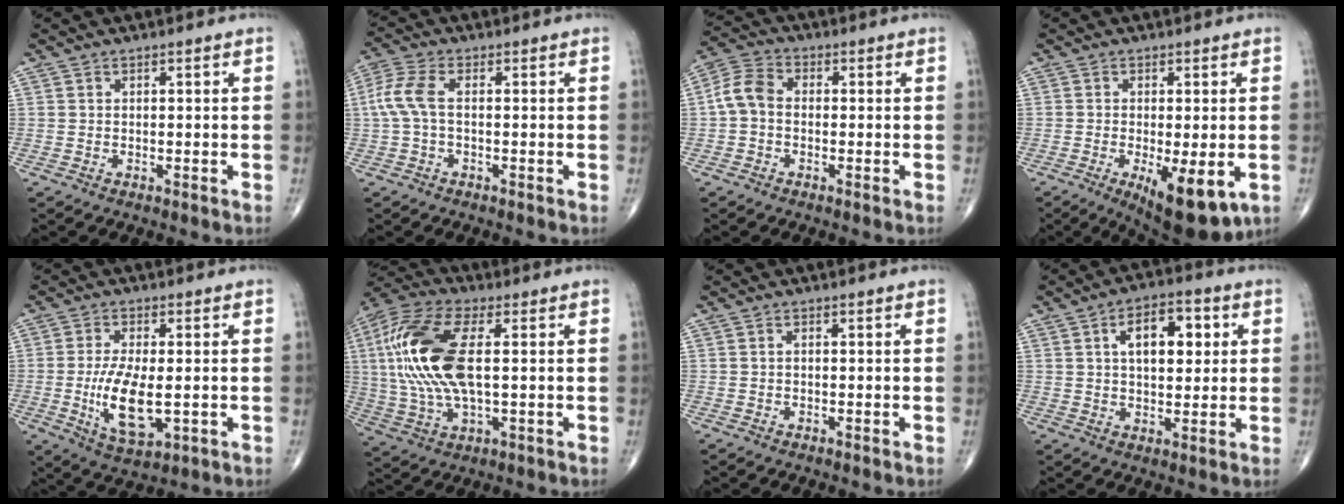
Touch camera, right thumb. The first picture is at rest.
{"total": 6.1, "force": [0.0, 2.7, 5.4], "torque": [-0.148, 0.016, -0.006]}
{"total": 6.1, "force": [-0.5, 4.3, 4.2], "torque": [-0.079, 0.019, -0.023]}
{"total": 11.0, "force": [-3.6, 3.7, 9.7], "torque": [-0.140, -0.020, -0.044]}
{"total": 10.7, "force": [-1.5, 4.5, 9.7], "torque": [-0.183, -0.017, -0.019]}
{"total": 20.2, "force": [2.6, 8.6, 18.1], "torque": [-0.406, 0.008, 0.043]}
{"total": 0.6, "force": [-0.1, 0.5, 0.2], "torque": [-0.002, 0.001, -0.002]}
{"total": 10.3, "force": [2.7, 5.5, 8.2], "torque": [-0.097, 0.005, 0.038]}